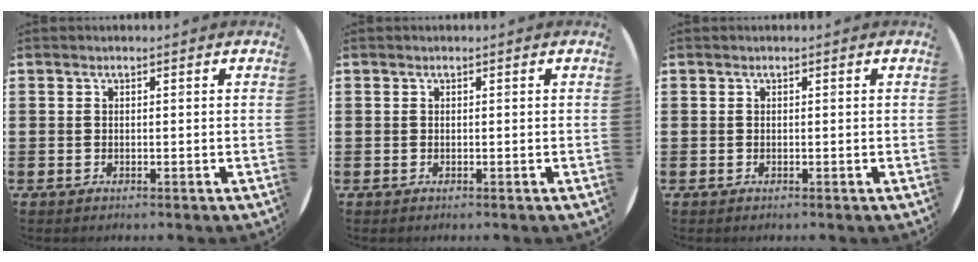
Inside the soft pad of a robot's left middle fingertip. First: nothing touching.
{"total": 0.0}
{"total": 0.0}